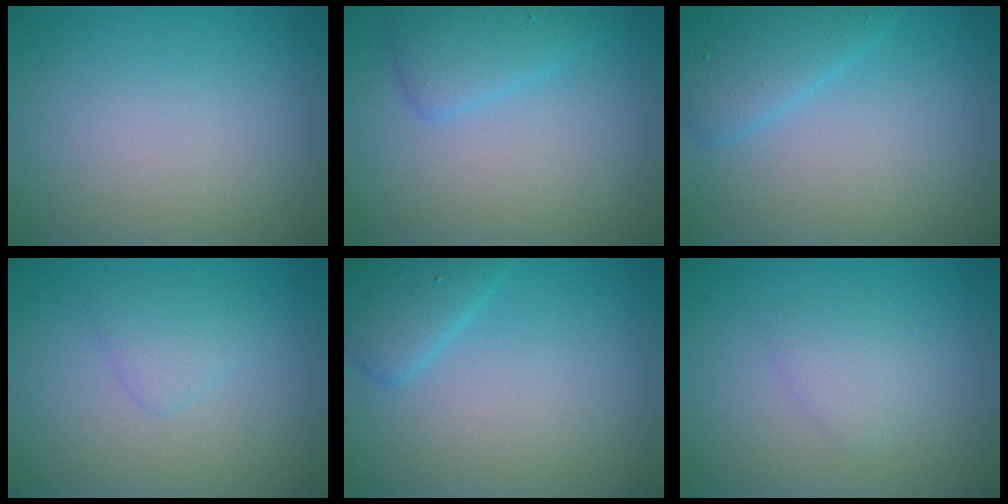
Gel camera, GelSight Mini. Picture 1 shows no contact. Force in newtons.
{"total": 2.6, "press": 2.6, "slide": 0.2}
{"total": 3.1, "press": 3.1, "slide": 0.1}
{"total": 1.6, "press": 1.6, "slide": 0.2}
{"total": 2.9, "press": 2.9, "slide": 0.1}
{"total": 1.6, "press": 1.6, "slide": 0.1}